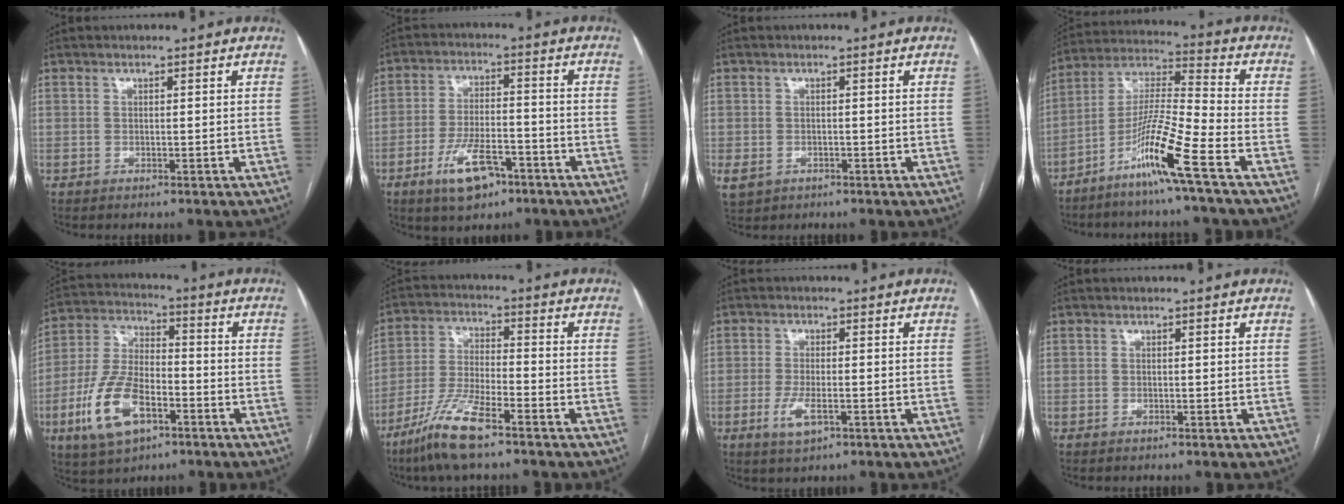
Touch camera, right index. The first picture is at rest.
{"total": 9.0, "force": [-5.2, 3.6, 6.5], "torque": [-0.128, 0.002, -0.087]}
{"total": 3.4, "force": [-1.5, 2.6, 1.5], "torque": [-0.034, -0.004, -0.015]}
{"total": 12.1, "force": [-6.9, -1.5, 9.8], "torque": [-0.194, -0.017, -0.138]}
{"total": 13.7, "force": [-5.8, 6.7, 10.4], "torque": [-0.231, 0.008, -0.103]}
{"total": 10.5, "force": [-7.0, 1.5, 7.6], "torque": [-0.163, -0.020, -0.137]}
{"total": 4.3, "force": [-1.8, 1.4, 3.7], "torque": [-0.077, -0.005, -0.027]}
{"total": 0.0}